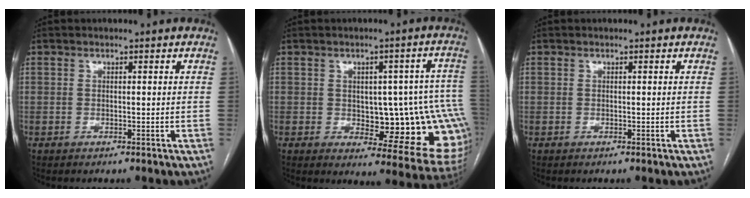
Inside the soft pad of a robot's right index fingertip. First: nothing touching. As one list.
[{"total": 15.5, "force": [-1.7, 5.6, 14.3], "torque": [-0.112, 0.025, 0.001]}, {"total": 0.0}]